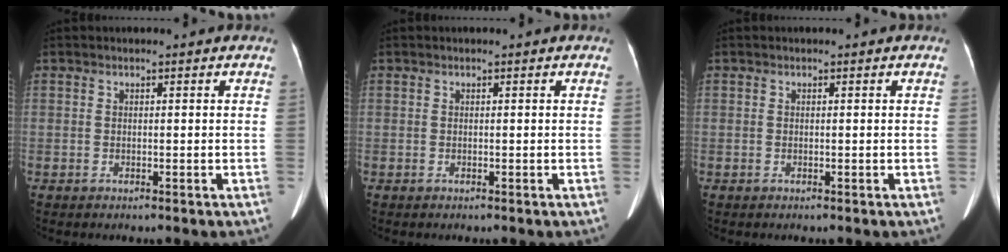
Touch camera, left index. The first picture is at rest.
{"total": 0.0}
{"total": 0.0}